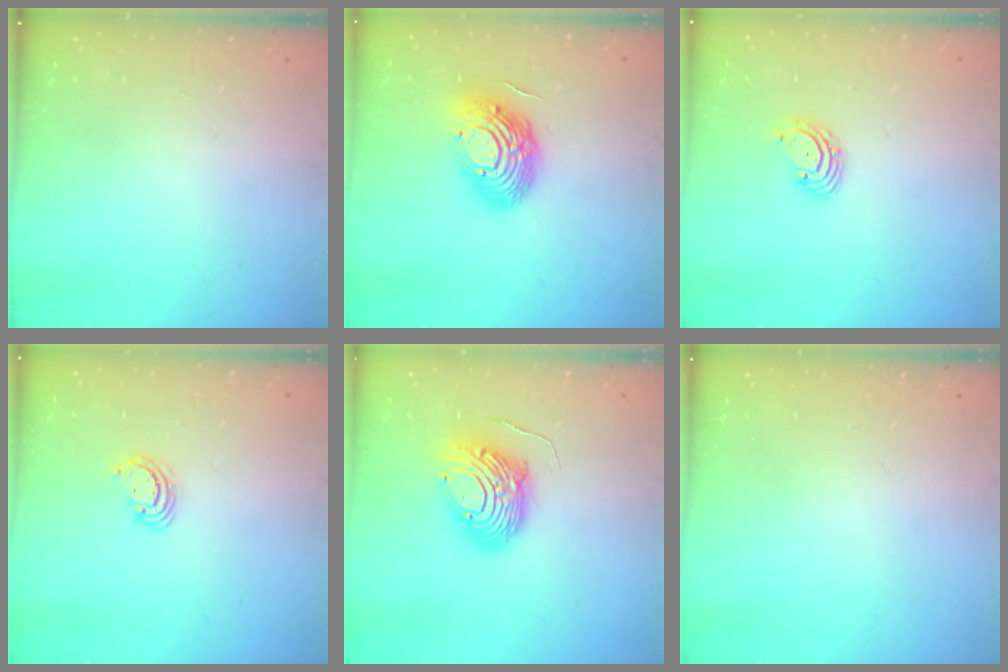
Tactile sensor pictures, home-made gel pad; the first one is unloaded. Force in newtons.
{"total": 14.7, "press": 14.6, "slide": 1.2}
{"total": 2.6, "press": 2.5, "slide": 0.6}
{"total": 2.5, "press": 2.5, "slide": 0.3}
{"total": 12.2, "press": 12.1, "slide": 0.9}
{"total": 0.0}